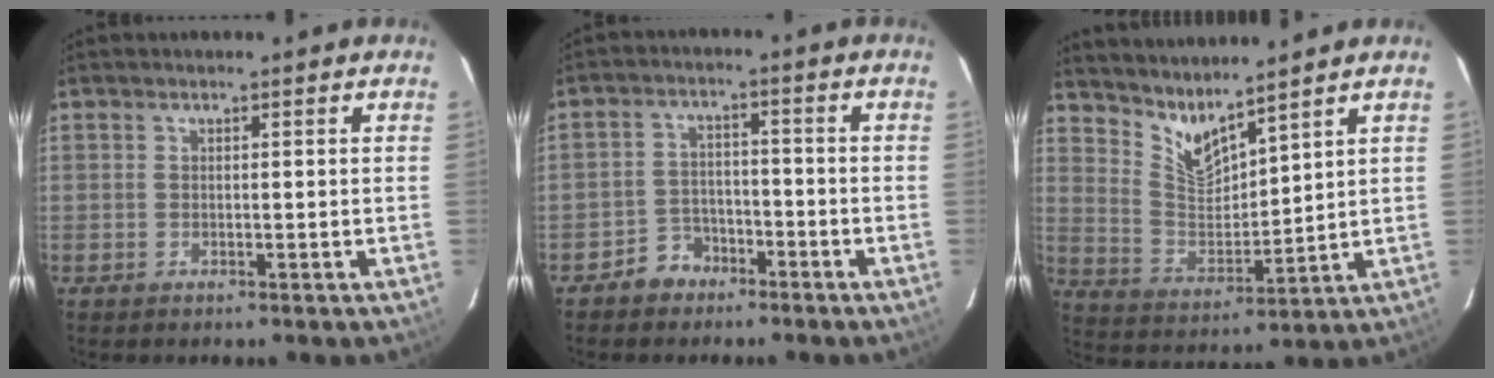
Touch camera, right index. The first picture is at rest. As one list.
[{"total": 5.2, "force": [-3.7, 3.5, 0.6], "torque": [-0.023, 0.019, -0.061]}, {"total": 8.9, "force": [7.8, 1.6, 4.0], "torque": [-0.079, -0.014, 0.156]}]